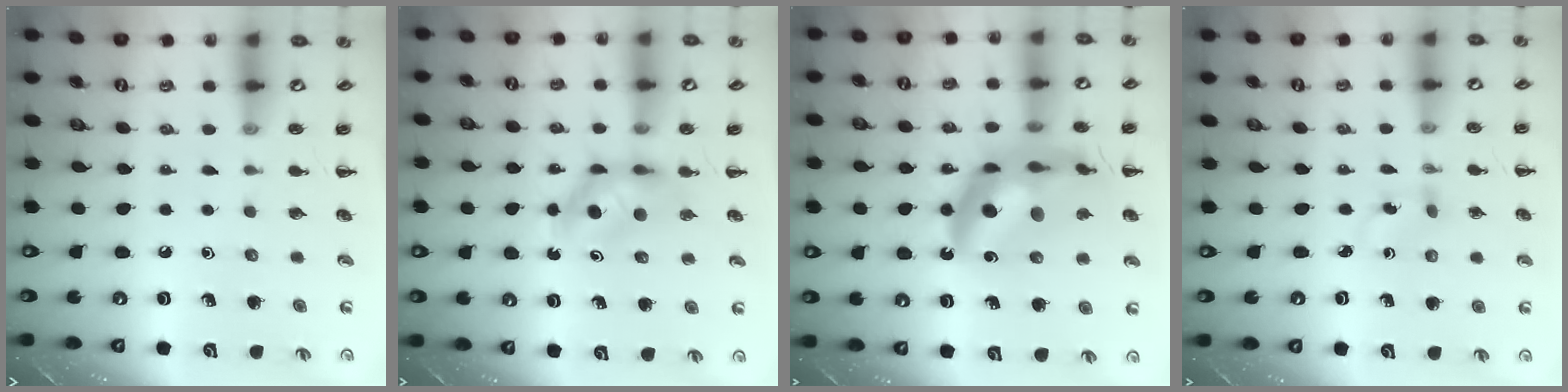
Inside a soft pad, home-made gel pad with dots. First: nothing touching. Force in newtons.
{"total": 5.1, "press": 5.0, "slide": 0.7}
{"total": 20.6, "press": 20.0, "slide": 5.0}
{"total": 1.8, "press": 1.7, "slide": 0.8}